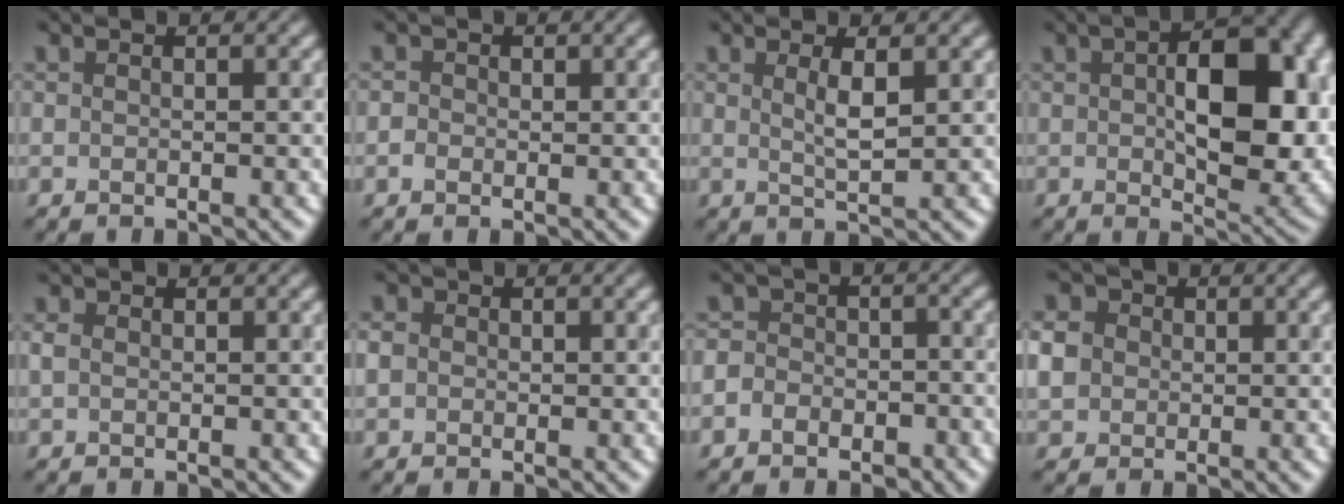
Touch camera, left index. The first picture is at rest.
{"total": 0.9, "force": [-0.2, 0.8, 0.3], "torque": [-0.008, -0.001, -0.008]}
{"total": 2.2, "force": [0.8, 0.4, 2.0], "torque": [-0.039, -0.003, 0.014]}
{"total": 11.4, "force": [0.6, 5.9, 9.7], "torque": [-0.131, -0.004, 0.015]}
{"total": 0.9, "force": [0.0, 0.7, 0.6], "torque": [-0.014, 0.001, -0.002]}
{"total": 2.5, "force": [0.4, 2.2, 1.1], "torque": [-0.012, 0.010, -0.010]}
{"total": 3.5, "force": [-1.7, 2.8, 1.1], "torque": [0.009, 0.009, -0.043]}
{"total": 4.4, "force": [0.3, 3.9, 1.9], "torque": [-0.053, 0.020, 0.000]}